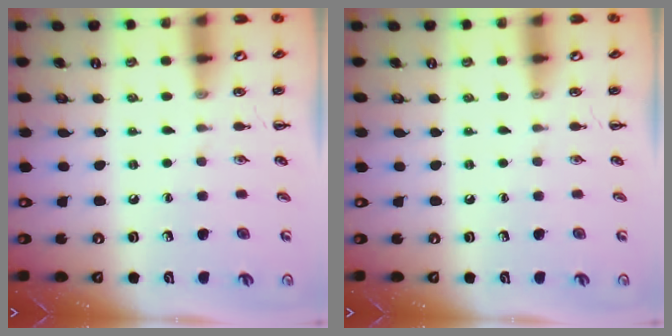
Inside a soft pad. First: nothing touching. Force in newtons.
{"total": 0.0}